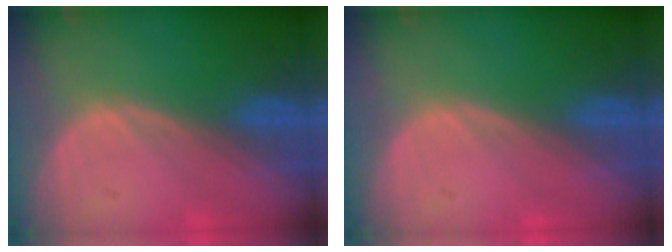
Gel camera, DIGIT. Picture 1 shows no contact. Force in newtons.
{"total": 0.0}